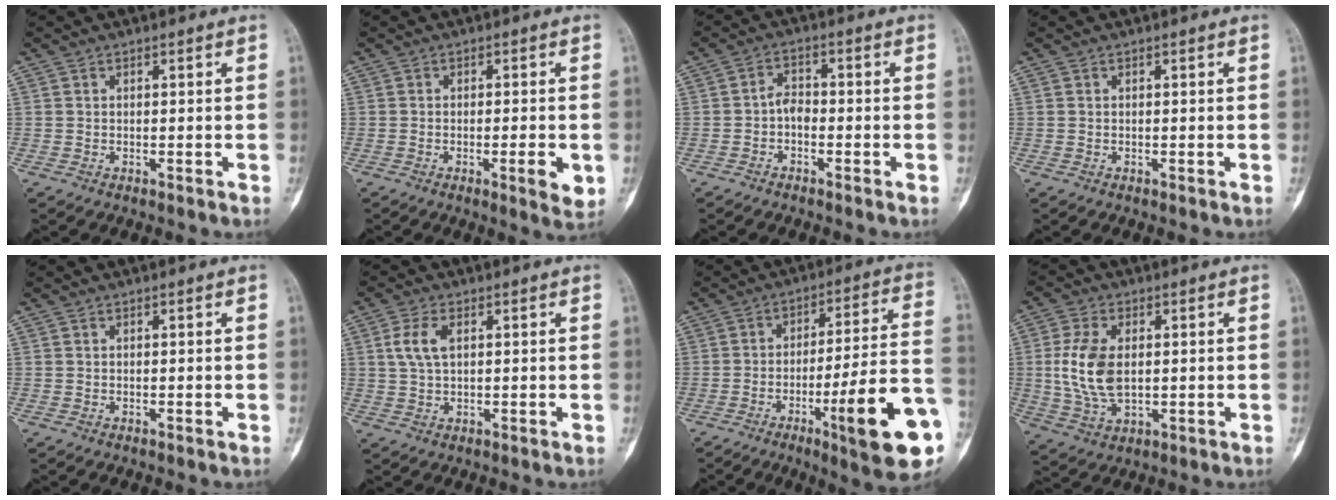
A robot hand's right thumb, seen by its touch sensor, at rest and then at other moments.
{"total": 4.9, "force": [-1.3, 1.1, 4.6], "torque": [-0.063, -0.007, -0.017]}
{"total": 3.3, "force": [-1.3, 2.2, 2.1], "torque": [-0.027, 0.021, -0.034]}
{"total": 0.0}
{"total": 0.0}
{"total": 4.9, "force": [1.4, 2.5, 4.0], "torque": [-0.091, 0.003, 0.026]}
{"total": 20.2, "force": [-7.5, 2.8, 18.5], "torque": [-0.238, 0.021, -0.106]}
{"total": 10.4, "force": [0.7, 6.0, 8.4], "torque": [-0.176, -0.006, 0.021]}